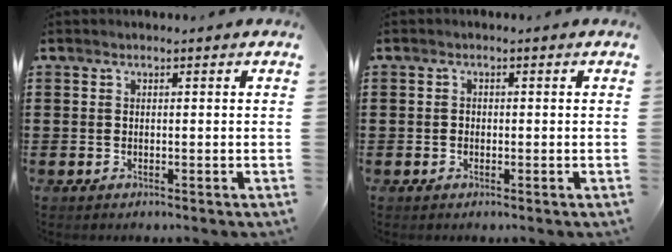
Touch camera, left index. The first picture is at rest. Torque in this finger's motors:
{"motor_torque": [-0.16, 0.17, -0.04, -0.01]}